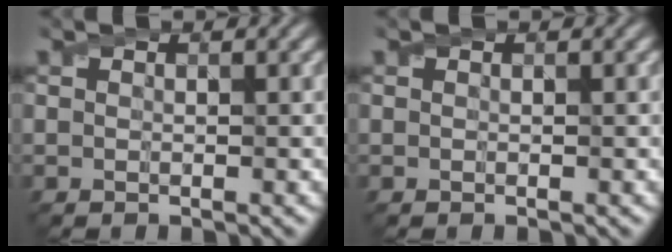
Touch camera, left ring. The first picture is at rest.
{"total": 0.0}